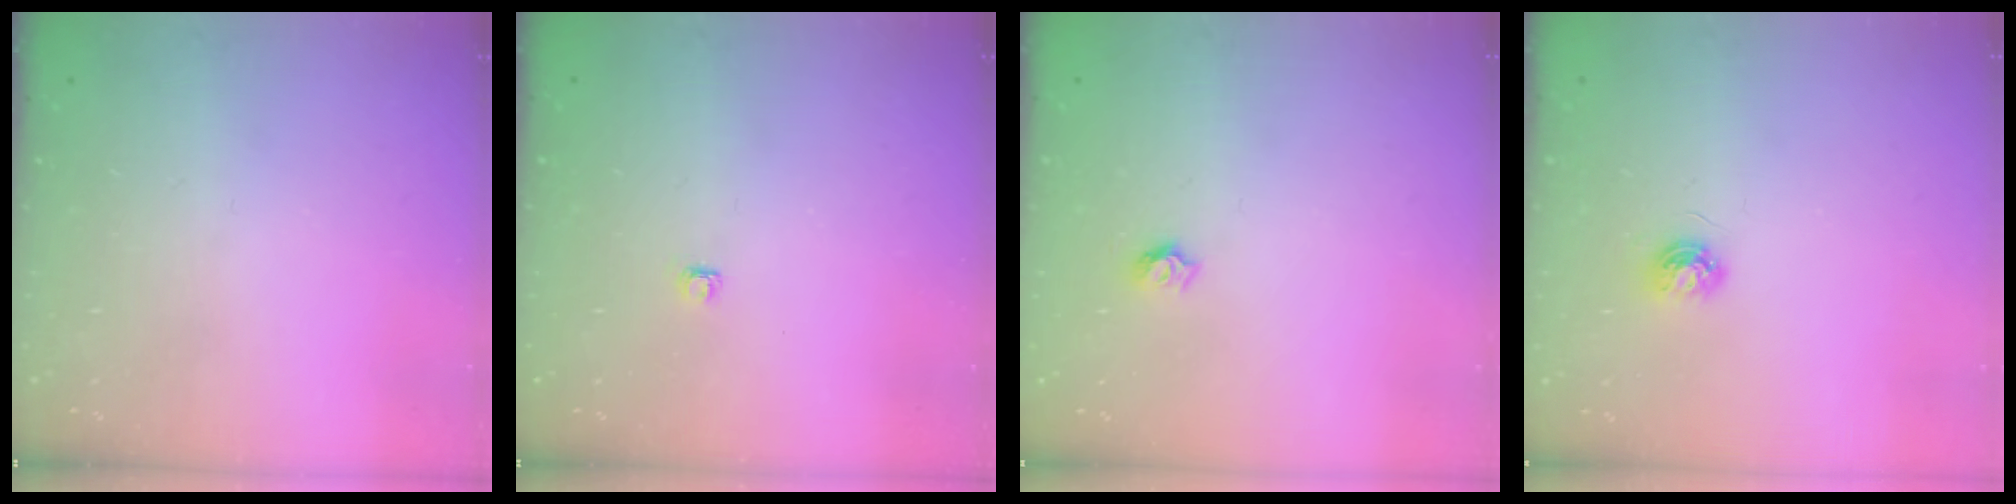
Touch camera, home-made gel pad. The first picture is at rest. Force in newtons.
{"total": 2.8, "press": 2.8, "slide": 0.4}
{"total": 5.1, "press": 5.1, "slide": 0.4}
{"total": 5.2, "press": 5.1, "slide": 0.6}